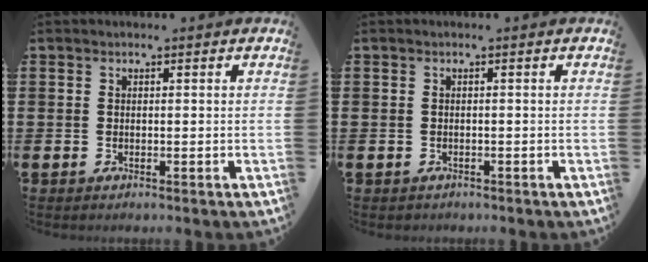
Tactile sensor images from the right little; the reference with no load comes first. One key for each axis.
{"total": 0.0}